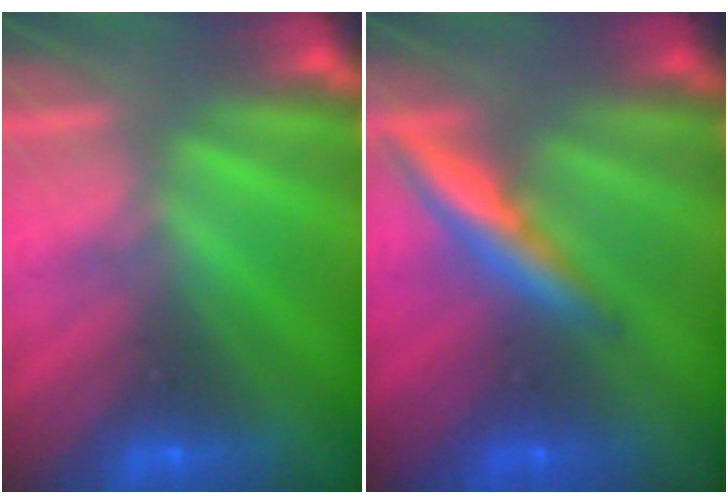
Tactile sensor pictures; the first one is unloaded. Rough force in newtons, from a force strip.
{"total": 2.6}